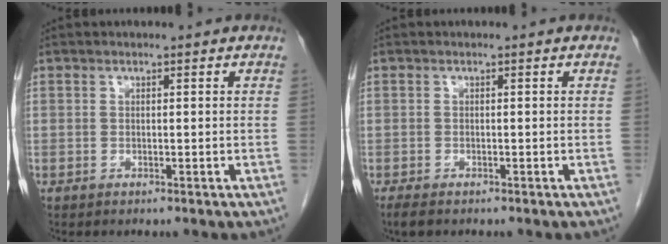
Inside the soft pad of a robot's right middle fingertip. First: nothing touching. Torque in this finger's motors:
{"motor_torque": [0.52, -0.01, 0.08, 0.01]}